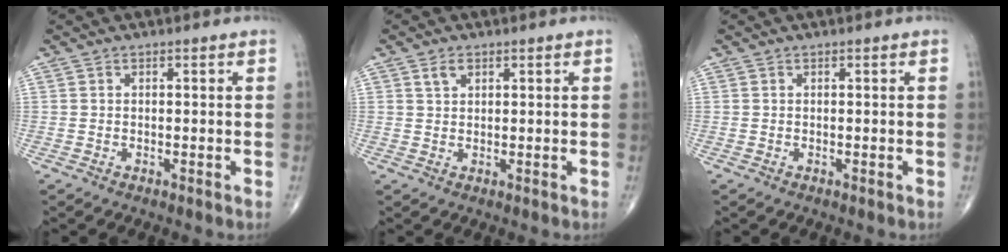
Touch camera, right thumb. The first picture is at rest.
{"total": 1.9, "force": [1.1, 1.1, 1.1], "torque": [-0.018, -0.001, 0.022]}
{"total": 0.0}